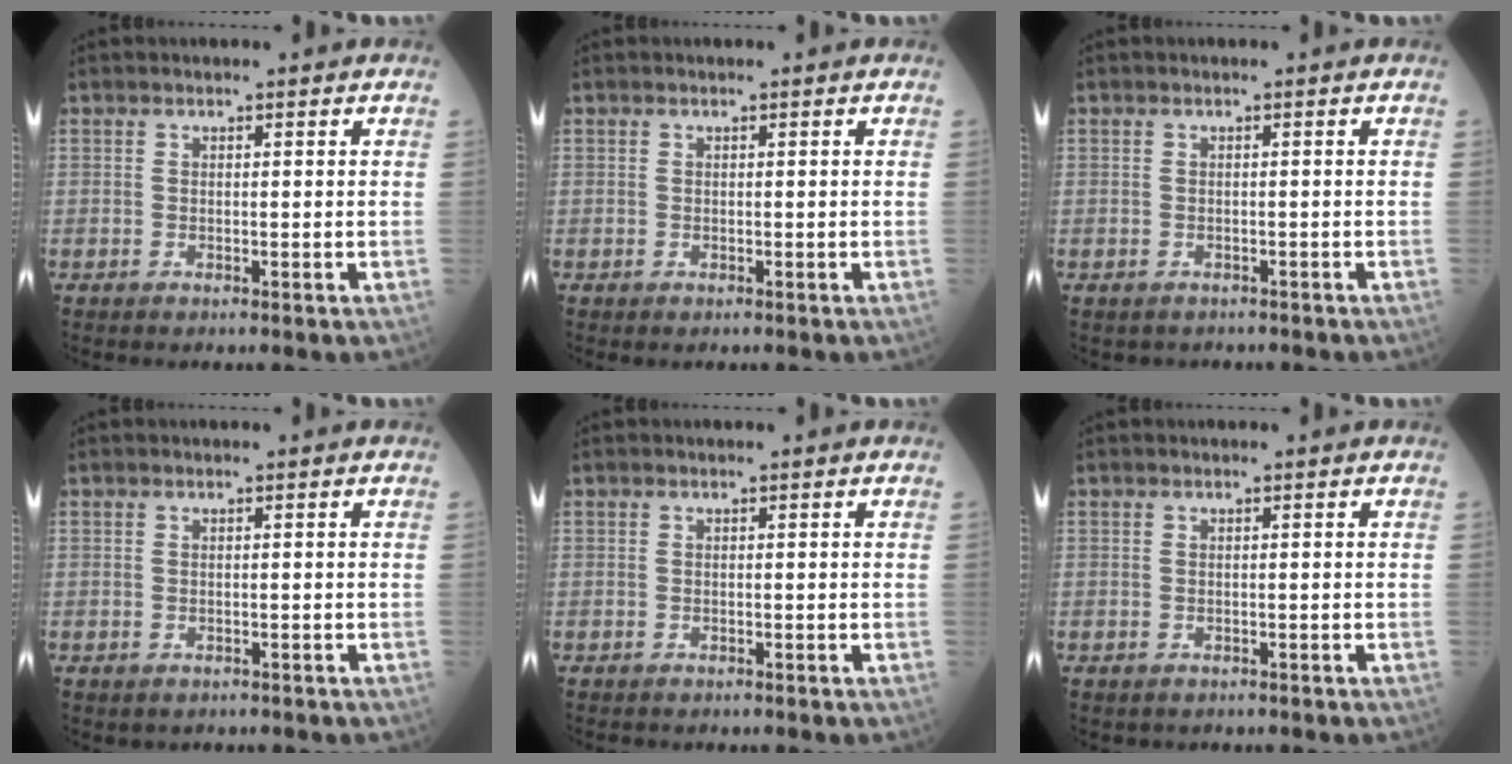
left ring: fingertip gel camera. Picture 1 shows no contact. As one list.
[{"total": 0.0}, {"total": 2.3, "force": [-1.9, 1.2, 0.2], "torque": [-0.006, 0.002, -0.023]}, {"total": 1.2, "force": [-0.8, 0.8, 0.1], "torque": [-0.004, 0.001, -0.007]}, {"total": 0.7, "force": [-0.6, 0.3, 0.1], "torque": [-0.008, 0.001, -0.008]}, {"total": 0.9, "force": [-0.6, 0.6, 0.0], "torque": [-0.005, 0.002, -0.006]}]